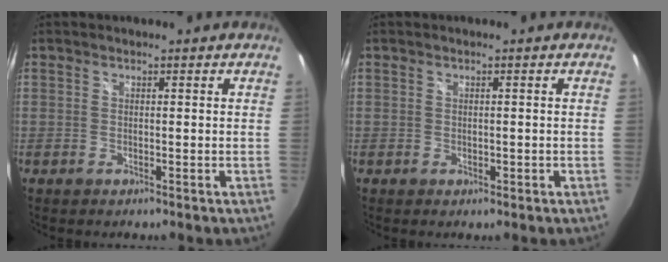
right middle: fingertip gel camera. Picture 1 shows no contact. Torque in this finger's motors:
{"motor_torque": [-0.27, -0.10, -0.01, -0.01]}